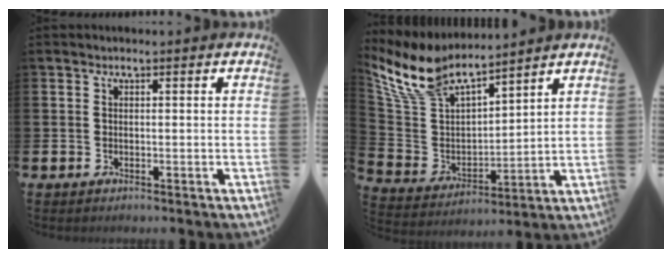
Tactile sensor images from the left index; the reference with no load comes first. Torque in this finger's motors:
{"motor_torque": [1.94, -0.20, 0.20, 0.15]}